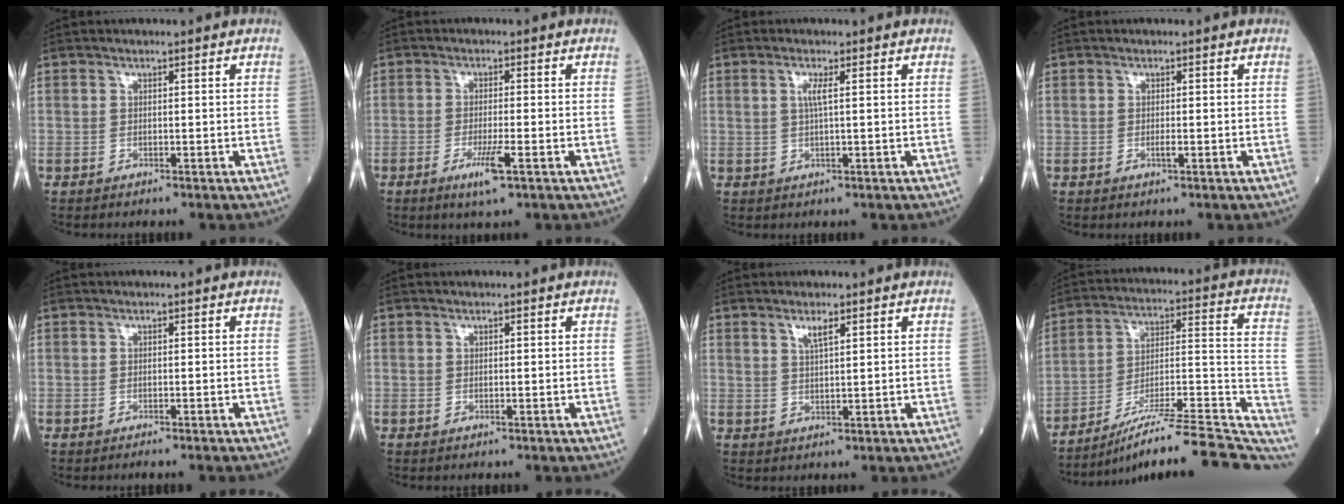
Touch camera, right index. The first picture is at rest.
{"total": 4.1, "force": [-2.0, -0.1, 3.5], "torque": [-0.068, -0.010, -0.037]}
{"total": 1.8, "force": [0.4, -0.2, 1.7], "torque": [-0.039, 0.001, 0.006]}
{"total": 0.8, "force": [-0.3, 0.0, 0.7], "torque": [-0.017, 0.000, -0.005]}
{"total": 1.8, "force": [-1.5, -0.1, 0.9], "torque": [-0.009, 0.000, -0.018]}
{"total": 0.0}
{"total": 2.2, "force": [1.3, 0.1, 1.8], "torque": [-0.039, 0.001, 0.027]}
{"total": 25.1, "force": [-21.6, 1.2, 12.7], "torque": [-0.121, 0.011, -0.319]}